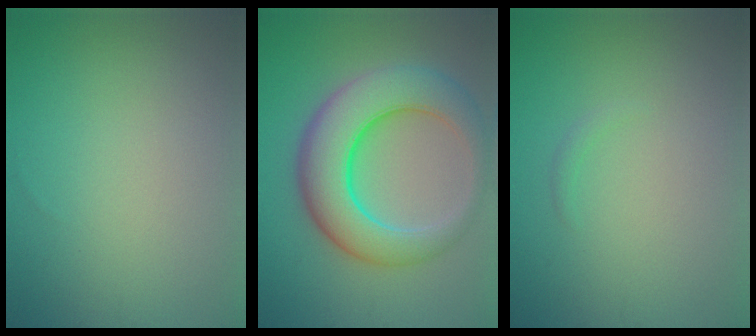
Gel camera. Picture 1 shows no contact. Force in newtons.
{"total": 9.0, "press": 9.0, "slide": 0.3}
{"total": 0.5, "press": 0.5, "slide": 0.1}